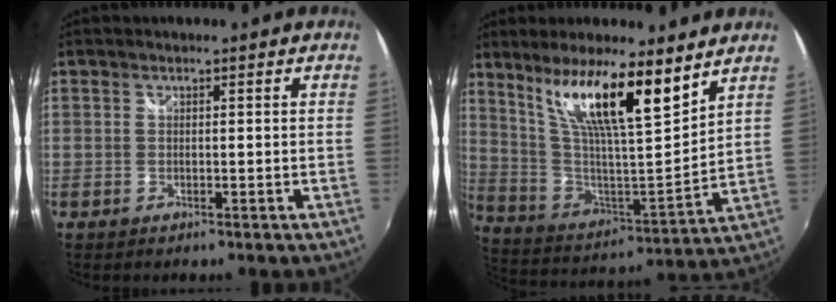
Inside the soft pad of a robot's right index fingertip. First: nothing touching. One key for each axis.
{"total": 18.2, "fx": 11.7, "fy": 3.0, "fz": 13.6, "tx": -0.236, "ty": -0.001, "tz": 0.222}